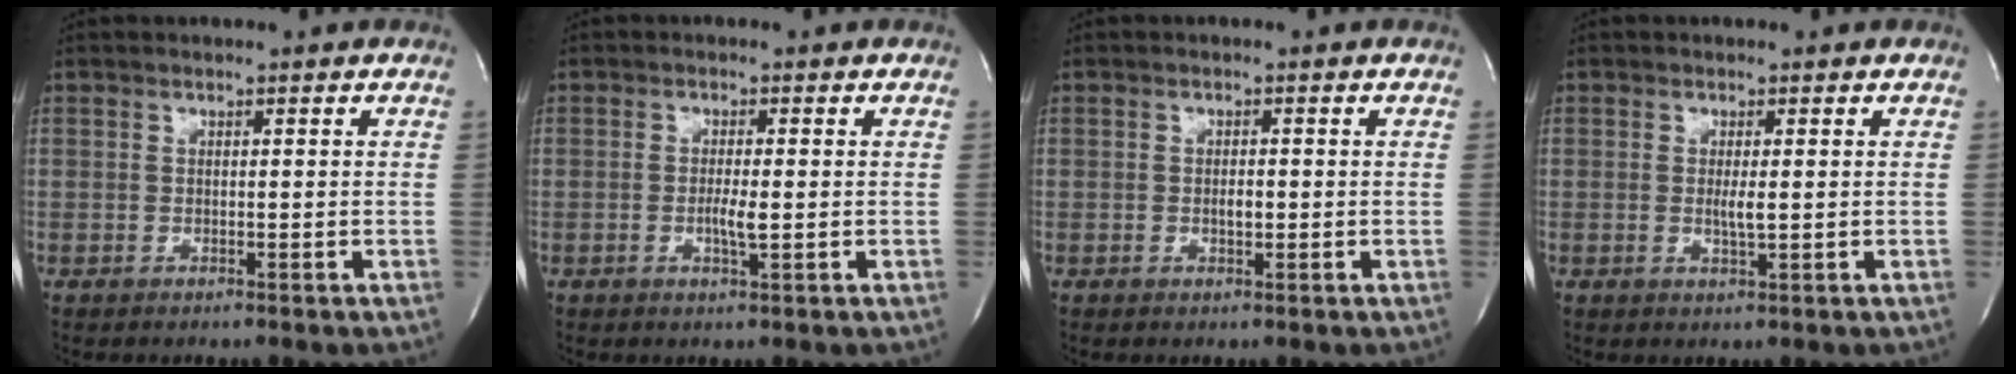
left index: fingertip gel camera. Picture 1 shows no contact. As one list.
[{"total": 2.4, "force": [-0.5, 0.2, 2.4], "torque": [-0.048, -0.006, -0.008]}, {"total": 1.3, "force": [-0.3, 0.6, 1.2], "torque": [-0.022, -0.001, -0.004]}, {"total": 1.9, "force": [0.0, 0.1, 1.9], "torque": [-0.039, -0.005, 0.000]}]